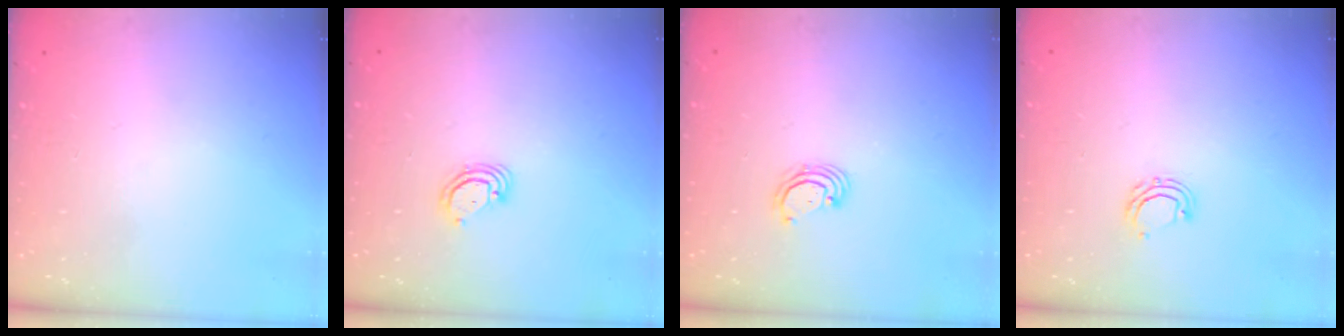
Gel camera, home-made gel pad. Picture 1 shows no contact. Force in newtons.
{"total": 3.2, "press": 3.2, "slide": 0.2}
{"total": 2.8, "press": 2.8, "slide": 0.3}
{"total": 5.2, "press": 5.0, "slide": 1.2}